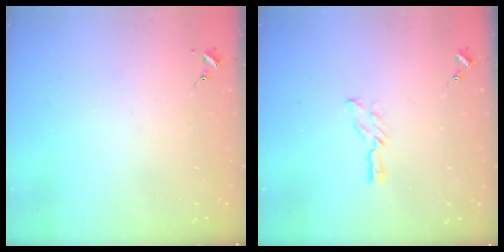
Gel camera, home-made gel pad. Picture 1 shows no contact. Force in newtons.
{"total": 6.2, "press": 6.2, "slide": 0.5}